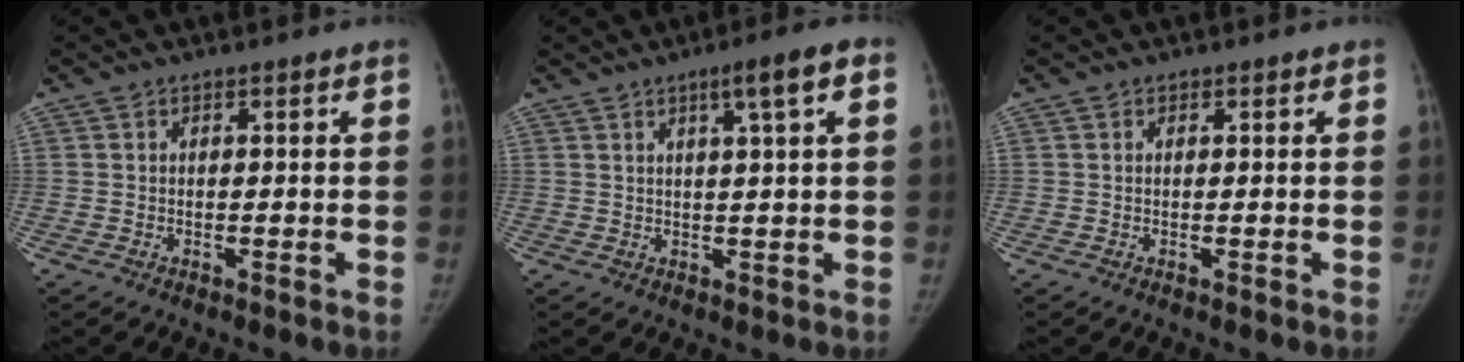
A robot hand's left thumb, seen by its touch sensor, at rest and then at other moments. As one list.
[{"total": 5.5, "force": [2.3, 0.2, 4.9], "torque": [-0.073, 0.003, 0.037]}, {"total": 0.0}]